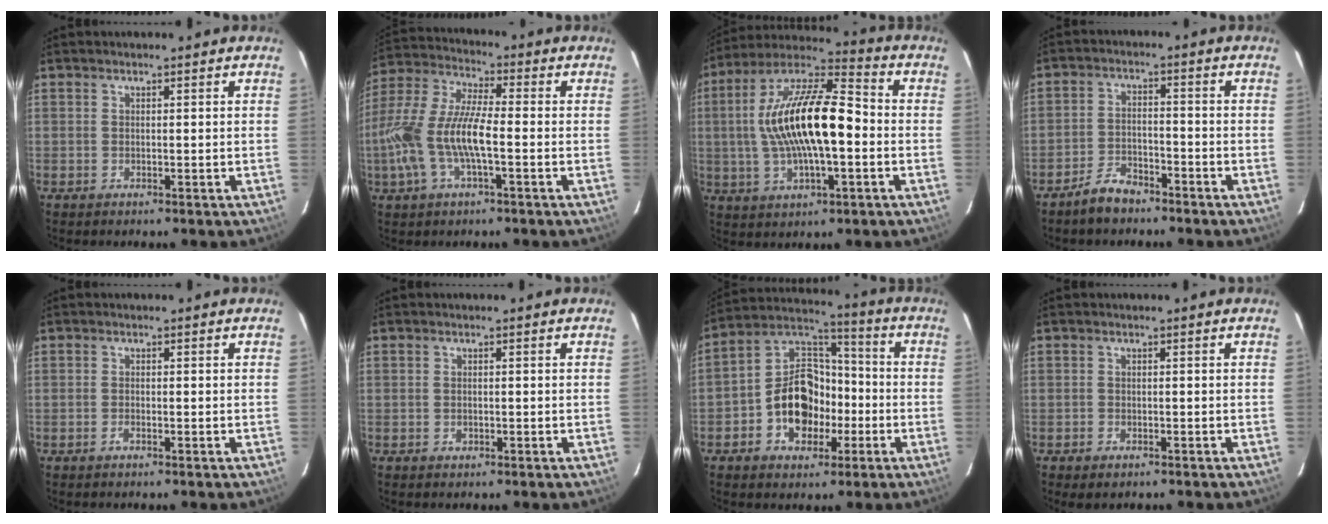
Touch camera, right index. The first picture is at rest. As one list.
[{"total": 14.6, "force": [-3.5, 4.2, 13.5], "torque": [-0.284, -0.002, -0.068]}, {"total": 19.2, "force": [-0.7, 6.5, 18.1], "torque": [-0.339, 0.014, -0.021]}, {"total": 5.7, "force": [-4.6, 2.4, 2.2], "torque": [-0.064, 0.010, -0.079]}, {"total": 1.2, "force": [-0.7, 0.5, 0.8], "torque": [-0.019, 0.000, -0.012]}, {"total": 1.1, "force": [-0.3, 0.9, 0.6], "torque": [-0.010, 0.001, -0.005]}, {"total": 13.5, "force": [-4.3, 9.8, 8.1], "torque": [-0.170, 0.033, -0.069]}, {"total": 2.1, "force": [-1.4, 1.1, 1.0], "torque": [-0.023, -0.006, -0.024]}]